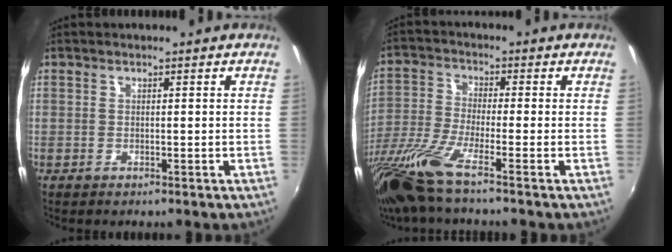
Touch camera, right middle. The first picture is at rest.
{"total": 10.9, "force": [-7.8, 0.2, 7.5], "torque": [-0.167, -0.036, -0.153]}